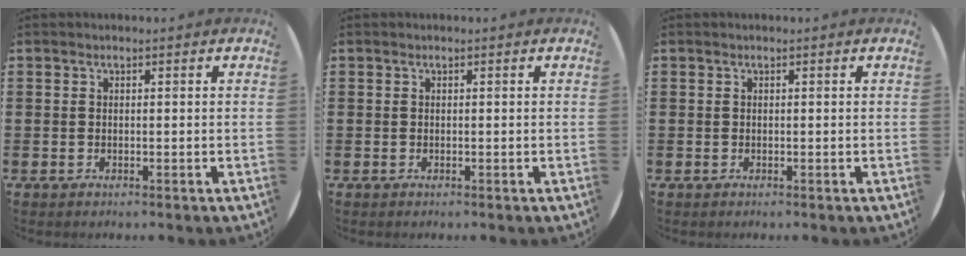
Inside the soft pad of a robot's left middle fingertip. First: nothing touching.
{"total": 0.0}
{"total": 0.0}